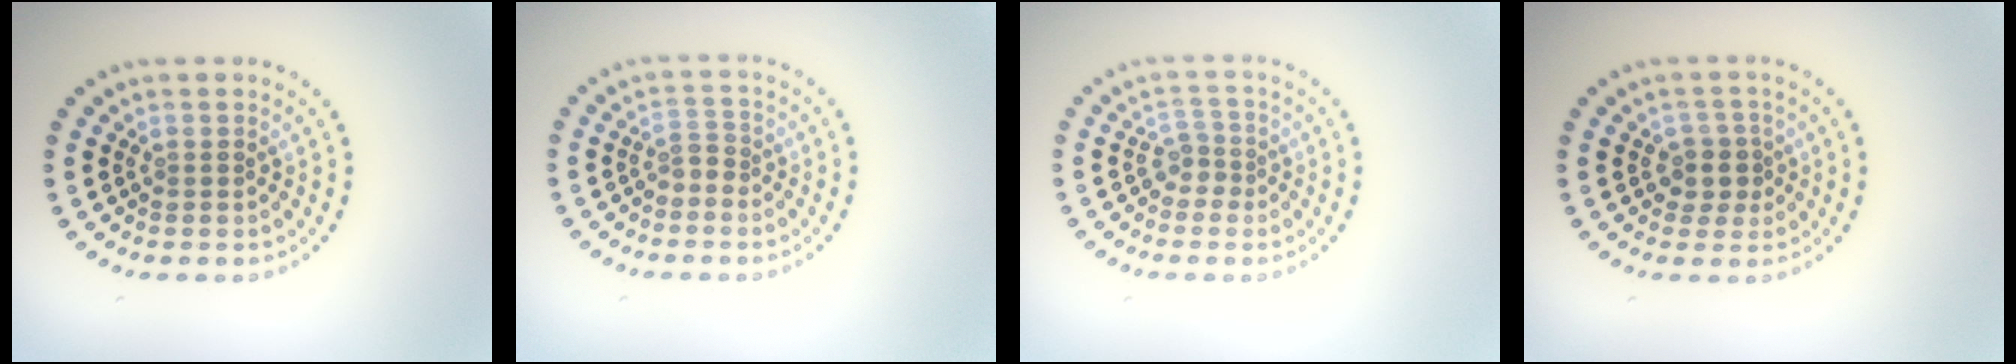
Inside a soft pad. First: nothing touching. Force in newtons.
{"total": 1.3, "press": 0.9, "slide": 0.8}
{"total": 1.8, "press": 1.3, "slide": 1.2}
{"total": 2.2, "press": 1.9, "slide": 1.1}